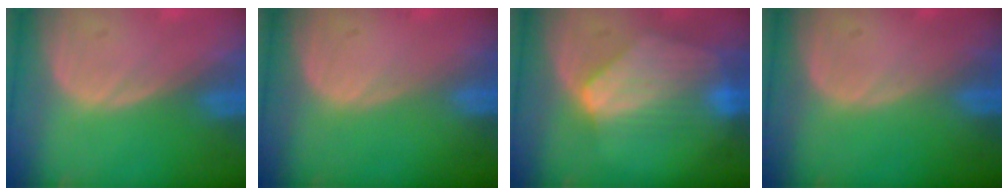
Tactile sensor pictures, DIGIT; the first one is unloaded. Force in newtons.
{"total": 0.0}
{"total": 7.9, "press": 7.6, "slide": 2.2}
{"total": 0.0}